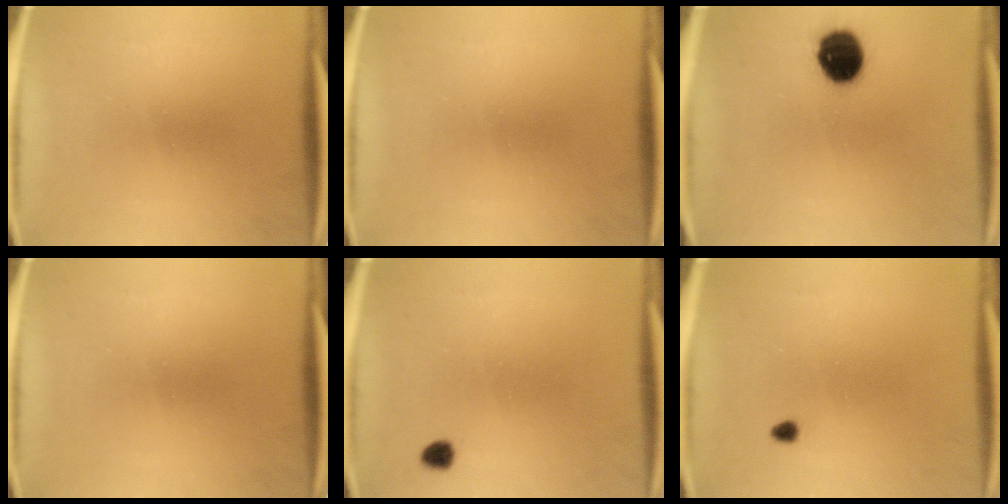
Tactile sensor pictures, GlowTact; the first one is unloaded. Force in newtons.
{"total": 0.0}
{"total": 10.7}
{"total": 0.0}
{"total": 1.7}
{"total": 1.0}